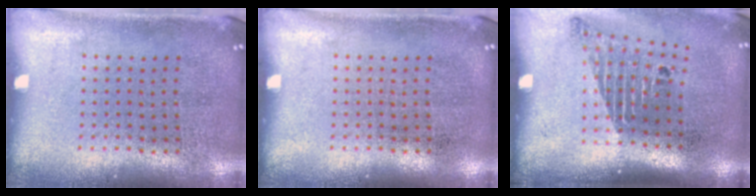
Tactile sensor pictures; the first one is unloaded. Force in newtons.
{"total": 0.0}
{"total": 1.8, "press": 1.2, "slide": 1.4}